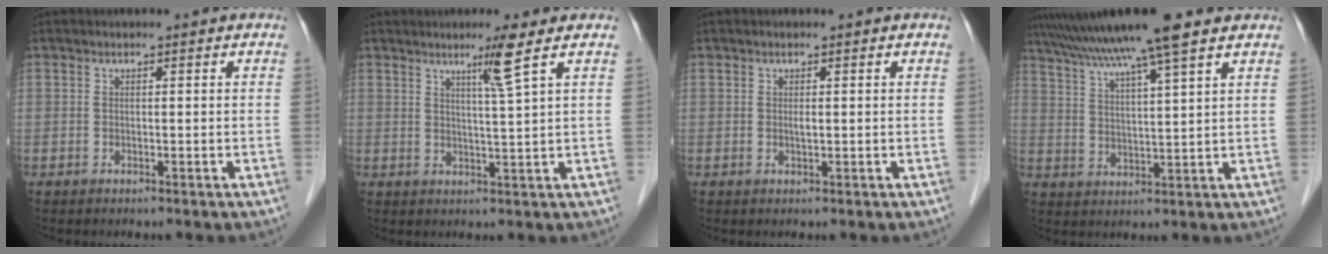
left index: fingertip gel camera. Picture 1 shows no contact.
{"total": 4.2, "force": [2.4, -1.6, 3.1], "torque": [-0.057, -0.011, 0.048]}
{"total": 0.7, "force": [0.1, 0.2, 0.7], "torque": [-0.015, -0.003, 0.002]}
{"total": 12.3, "force": [9.8, -0.9, 7.3], "torque": [-0.131, 0.022, 0.154]}